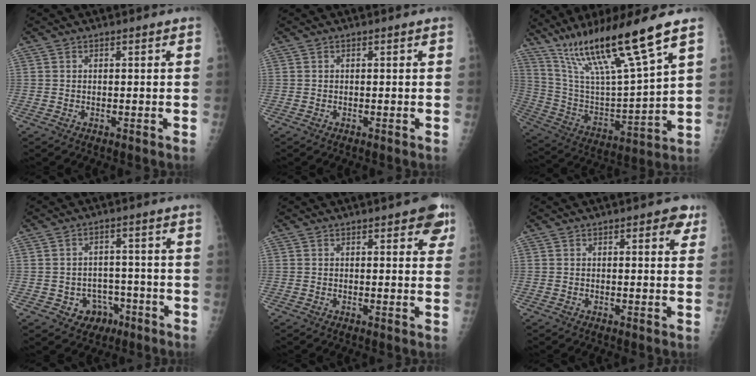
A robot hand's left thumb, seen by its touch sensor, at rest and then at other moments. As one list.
[{"total": 0.0}, {"total": 21.3, "force": [14.5, 1.5, 15.6], "torque": [-0.266, -0.056, 0.273]}, {"total": 6.3, "force": [-3.0, 5.3, 1.9], "torque": [0.001, 0.029, -0.033]}, {"total": 6.1, "force": [3.2, 2.3, 4.6], "torque": [-0.029, -0.009, 0.031]}, {"total": 4.0, "force": [2.0, 1.7, 3.0], "torque": [-0.021, -0.004, 0.018]}]